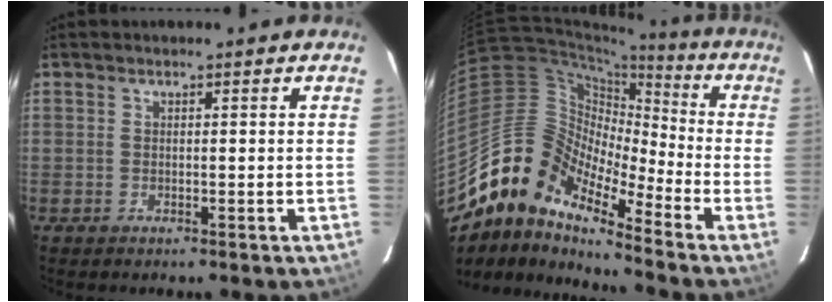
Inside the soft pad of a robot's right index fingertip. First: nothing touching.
{"total": 14.9, "force": [-12.2, 5.0, 7.0], "torque": [-0.100, 0.007, -0.256]}